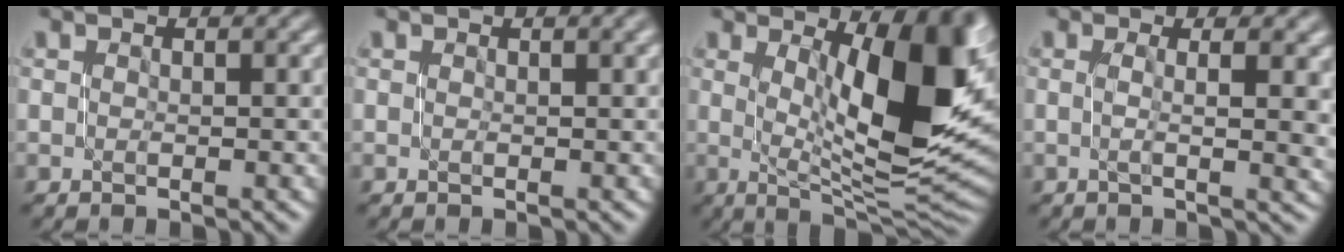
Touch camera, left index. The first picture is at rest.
{"total": 1.3, "force": [0.4, 0.4, 1.2], "torque": [-0.010, -0.001, 0.004]}
{"total": 13.5, "force": [2.8, 4.6, 12.4], "torque": [-0.151, -0.007, 0.049]}
{"total": 4.2, "force": [0.4, 1.3, 4.0], "torque": [-0.053, -0.003, 0.008]}